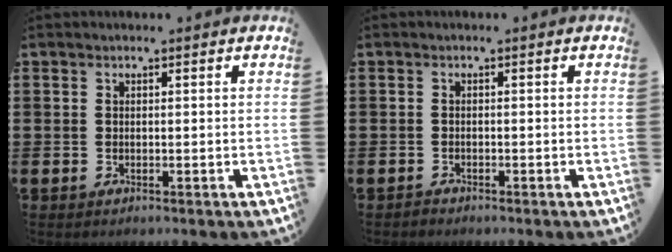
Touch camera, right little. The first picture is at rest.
{"total": 0.6, "force": [-0.5, 0.1, -0.1], "torque": [0.000, -0.001, -0.012]}